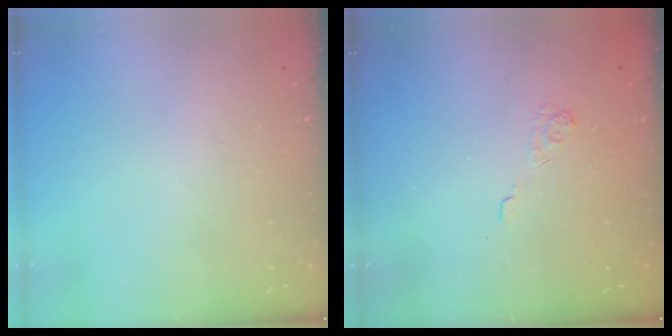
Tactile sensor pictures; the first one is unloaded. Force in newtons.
{"total": 2.1, "press": 1.5, "slide": 1.4}